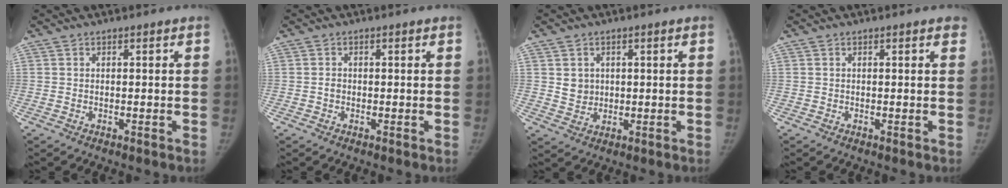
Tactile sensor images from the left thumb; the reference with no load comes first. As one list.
[{"total": 0.9, "force": [-0.2, 0.8, 0.5], "torque": [-0.004, 0.003, -0.003]}, {"total": 3.6, "force": [0.8, 3.2, 1.4], "torque": [-0.007, -0.007, 0.023]}, {"total": 1.1, "force": [0.8, 0.4, 0.7], "torque": [-0.003, 0.001, 0.006]}]